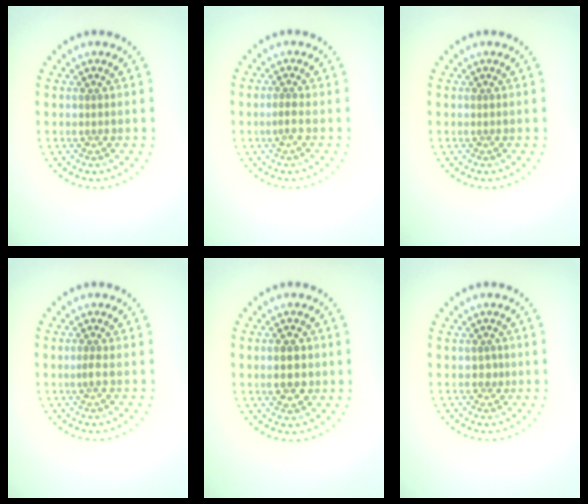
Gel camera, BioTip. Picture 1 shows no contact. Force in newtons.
{"total": 0.9, "press": 0.8, "slide": 0.5}
{"total": 0.0}
{"total": 0.9, "press": 0.6, "slide": 0.7}
{"total": 3.2, "press": 3.2, "slide": 0.1}
{"total": 0.6, "press": 0.5, "slide": 0.3}